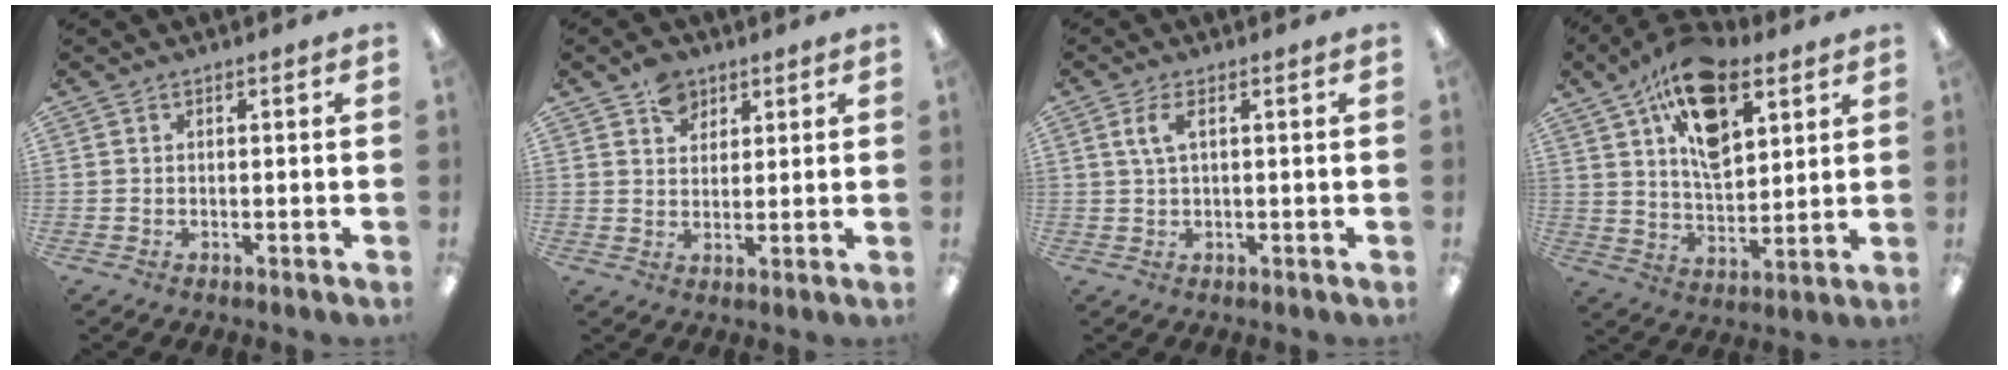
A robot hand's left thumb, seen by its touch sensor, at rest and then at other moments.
{"total": 5.8, "force": [3.8, 4.0, 1.8], "torque": [-0.025, -0.008, 0.069]}
{"total": 3.6, "force": [1.3, 1.1, 3.2], "torque": [-0.067, 0.003, 0.021]}
{"total": 17.0, "force": [9.8, 8.8, 10.7], "torque": [-0.177, -0.039, 0.176]}